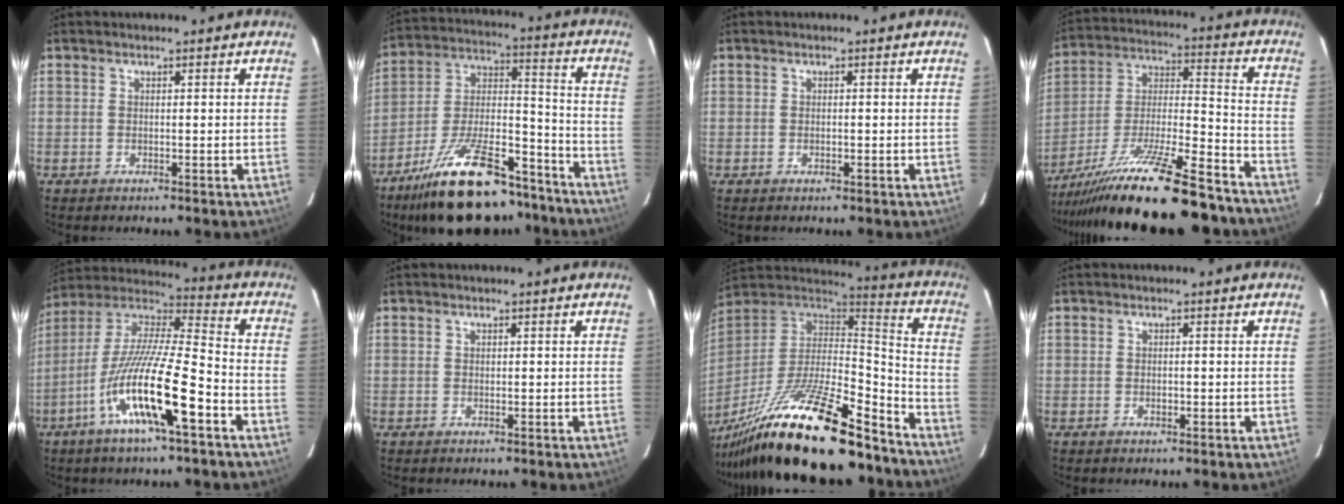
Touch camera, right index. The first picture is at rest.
{"total": 25.3, "force": [-18.8, 9.1, 14.2], "torque": [-0.261, 0.002, -0.286]}
{"total": 0.7, "force": [-0.2, 0.5, 0.4], "torque": [-0.005, 0.002, -0.004]}
{"total": 27.3, "force": [-21.8, 4.4, 15.9], "torque": [-0.282, -0.045, -0.338]}
{"total": 18.7, "force": [-8.9, 2.4, 16.2], "torque": [-0.299, -0.029, -0.175]}
{"total": 0.0}
{"total": 29.4, "force": [-21.4, 7.1, 19.0], "torque": [-0.344, -0.047, -0.346]}
{"total": 1.0, "force": [-0.3, 0.7, 0.6], "torque": [-0.009, 0.002, -0.006]}